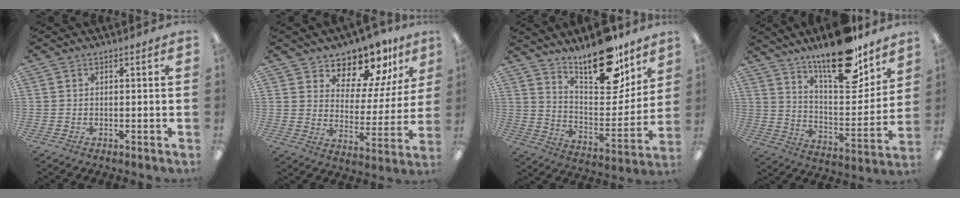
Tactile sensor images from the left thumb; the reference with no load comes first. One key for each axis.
{"total": 12.3, "fx": 10.5, "fy": 5.4, "fz": 3.4, "tx": -0.062, "ty": -0.090, "tz": 0.193}
{"total": 19.0, "fx": 15.0, "fy": 7.3, "fz": 9.1, "tx": -0.130, "ty": -0.109, "tz": 0.258}
{"total": 20.6, "fx": 15.9, "fy": 6.6, "fz": 11.3, "tx": -0.163, "ty": -0.110, "tz": 0.265}